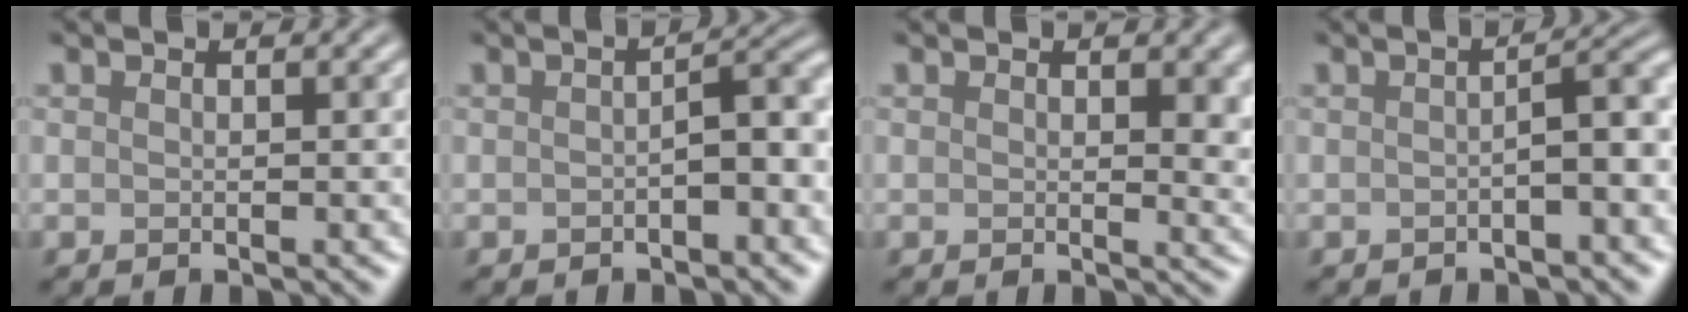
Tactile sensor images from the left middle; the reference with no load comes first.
{"total": 3.0, "force": [-0.9, 0.9, 2.8], "torque": [-0.041, 0.011, -0.015]}
{"total": 2.6, "force": [0.5, 1.2, 2.3], "torque": [-0.019, -0.003, 0.007]}
{"total": 3.3, "force": [-0.8, 0.7, 3.2], "torque": [-0.046, 0.014, -0.014]}